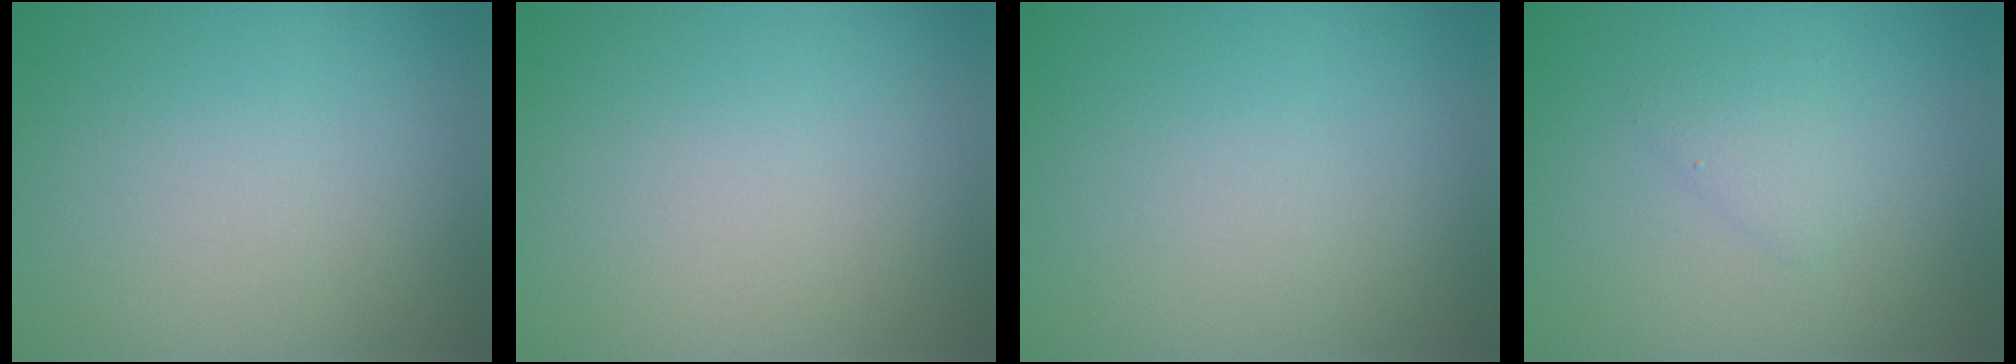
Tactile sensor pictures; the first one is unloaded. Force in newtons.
{"total": 0.0}
{"total": 0.0}
{"total": 1.3, "press": 1.3, "slide": 0.1}